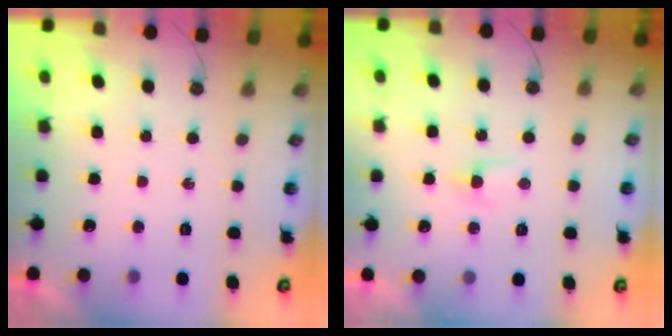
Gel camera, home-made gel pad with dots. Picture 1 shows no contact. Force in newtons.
{"total": 2.2, "press": 2.2, "slide": 0.3}